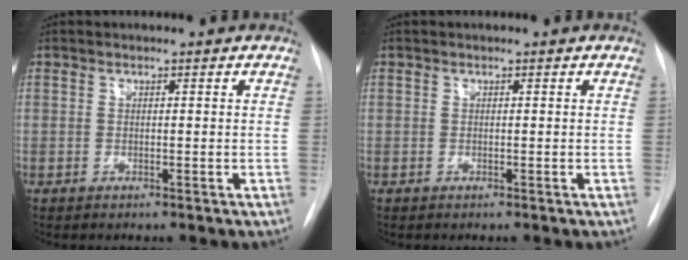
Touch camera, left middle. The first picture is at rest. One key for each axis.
{"total": 0.0}